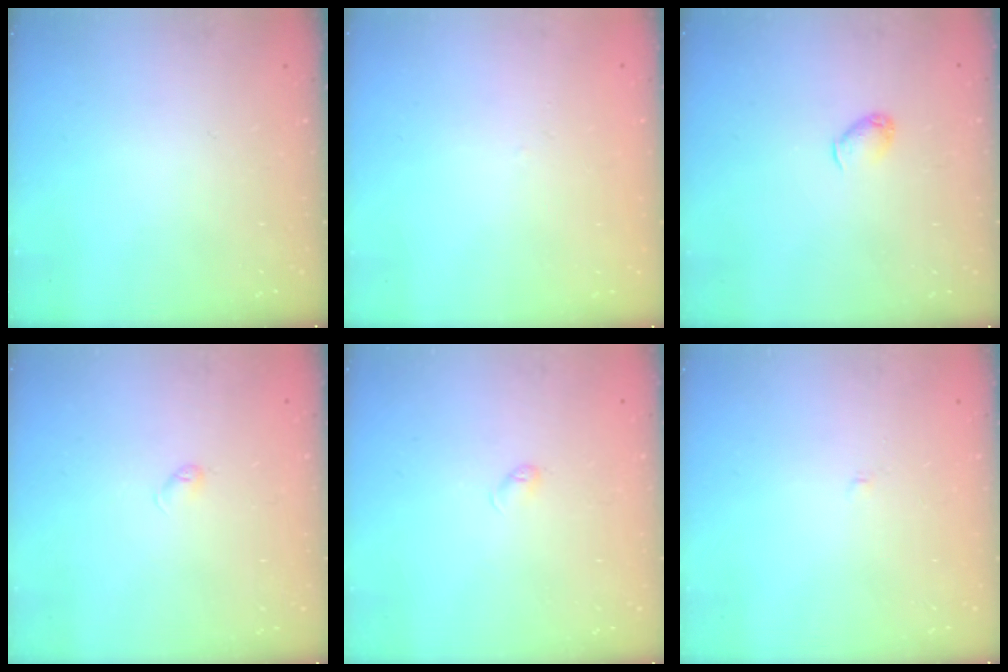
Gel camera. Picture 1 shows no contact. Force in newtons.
{"total": 1.6, "press": 1.6, "slide": 0.3}
{"total": 3.9, "press": 3.7, "slide": 1.0}
{"total": 3.2, "press": 3.1, "slide": 0.6}
{"total": 3.4, "press": 3.3, "slide": 0.6}
{"total": 1.9, "press": 1.9, "slide": 0.2}